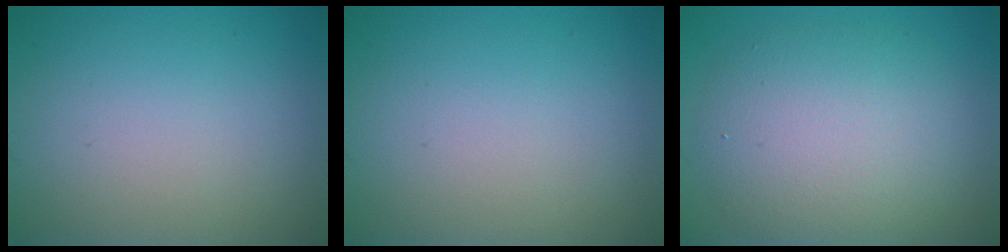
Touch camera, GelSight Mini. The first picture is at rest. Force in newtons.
{"total": 0.0}
{"total": 6.7, "press": 6.7, "slide": 0.5}